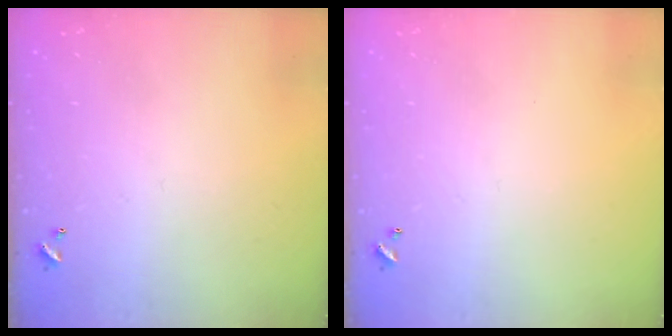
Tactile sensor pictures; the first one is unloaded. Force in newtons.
{"total": 0.0}